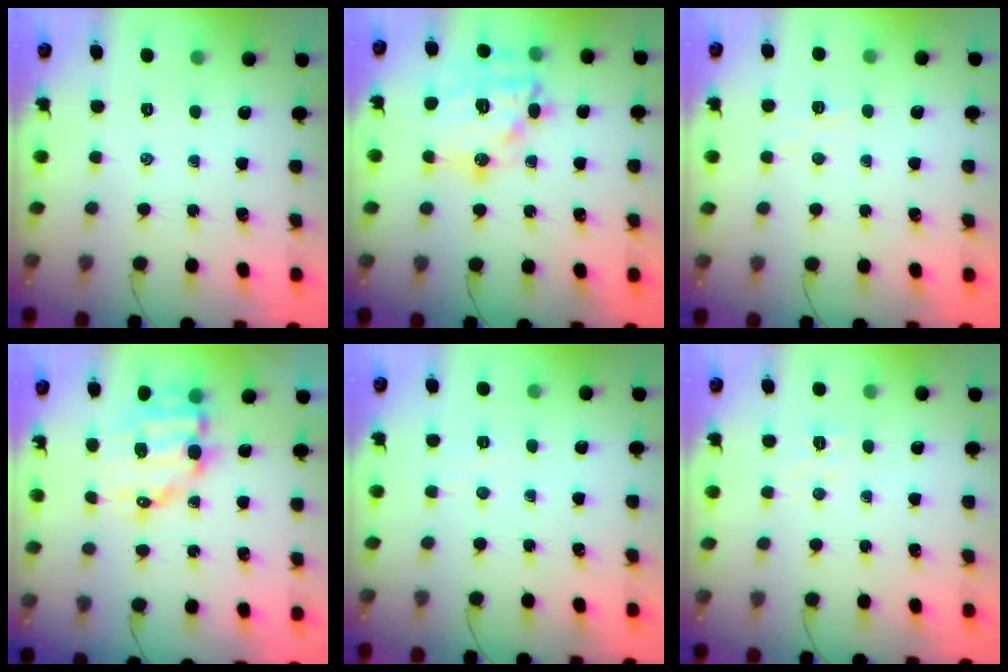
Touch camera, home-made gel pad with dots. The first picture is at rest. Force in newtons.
{"total": 17.5, "press": 17.4, "slide": 1.7}
{"total": 2.9, "press": 2.7, "slide": 0.8}
{"total": 11.8, "press": 11.6, "slide": 2.2}
{"total": 2.2, "press": 2.1, "slide": 0.7}
{"total": 3.8, "press": 3.6, "slide": 1.0}